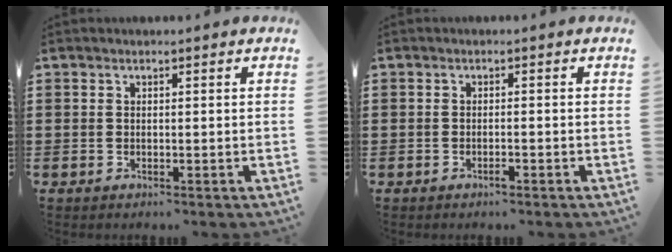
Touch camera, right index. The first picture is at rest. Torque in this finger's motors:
{"motor_torque": [0.21, -0.02, 0.03, 0.01]}